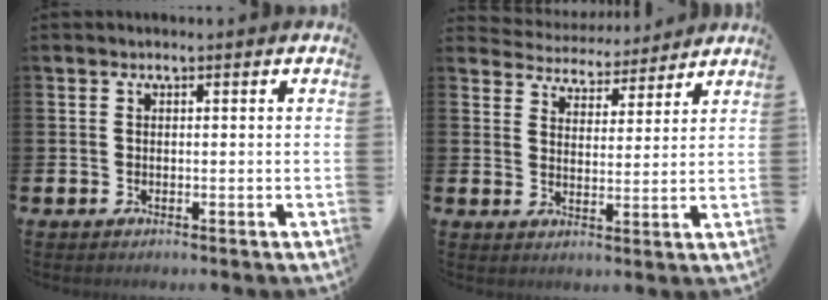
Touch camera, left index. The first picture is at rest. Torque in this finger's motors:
{"motor_torque": [0.21, -0.34, 0.04, -0.07]}